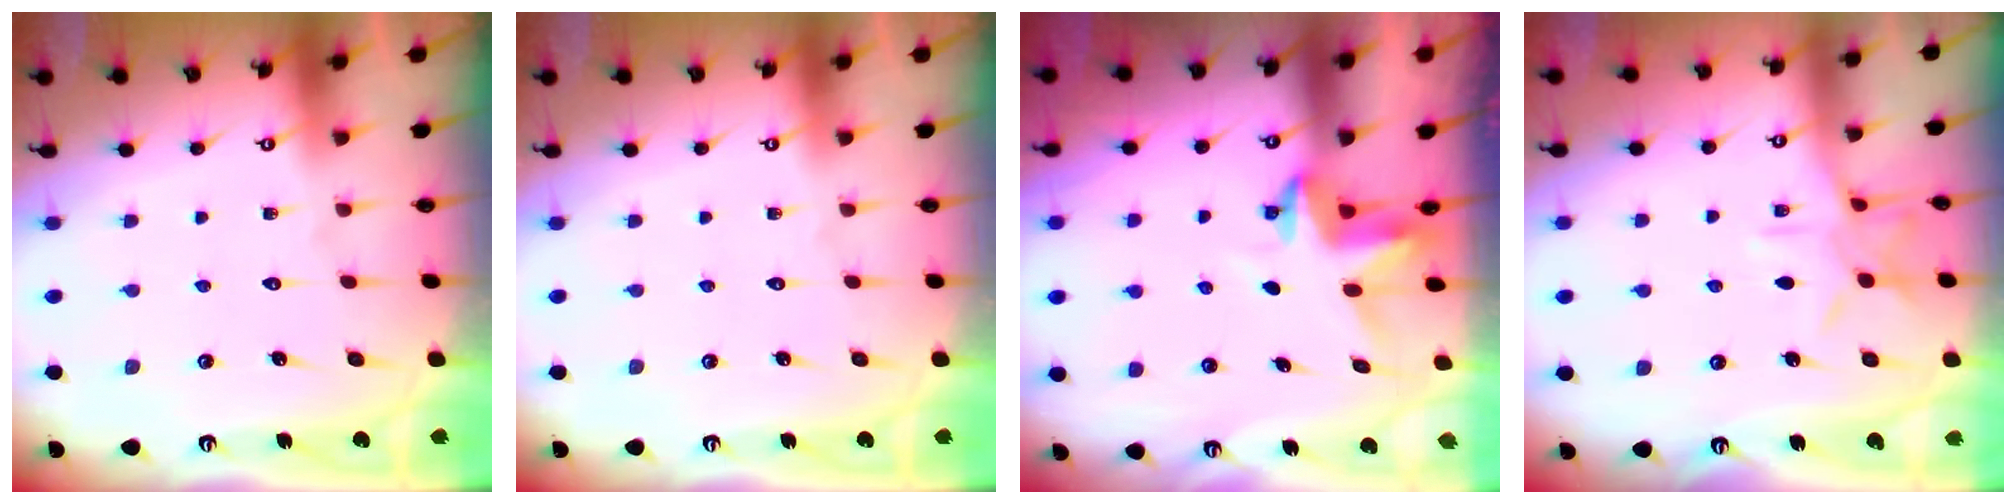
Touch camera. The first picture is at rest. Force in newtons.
{"total": 0.0}
{"total": 3.8, "press": 3.8, "slide": 0.4}
{"total": 8.8, "press": 8.8, "slide": 0.4}